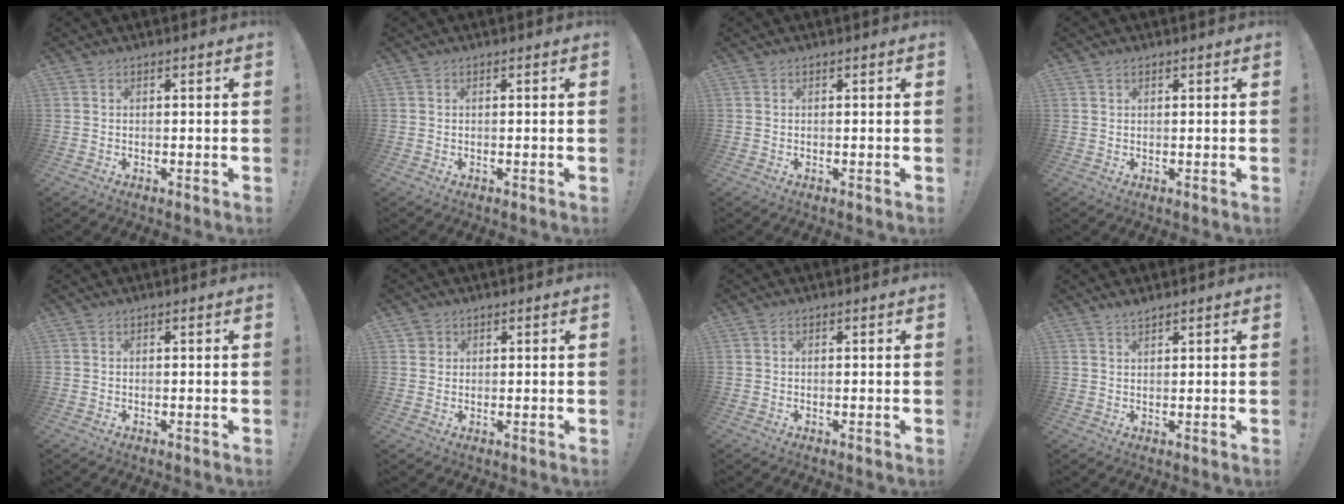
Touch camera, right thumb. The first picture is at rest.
{"total": 0.0}
{"total": 0.0}
{"total": 0.9, "force": [0.7, 0.5, 0.2], "torque": [0.002, -0.002, 0.012]}
{"total": 0.0}
{"total": 1.9, "force": [1.0, 1.6, 0.2], "torque": [-0.006, 0.000, 0.020]}
{"total": 0.0}
{"total": 1.8, "force": [1.7, 0.1, 0.7], "torque": [-0.014, -0.009, 0.031]}